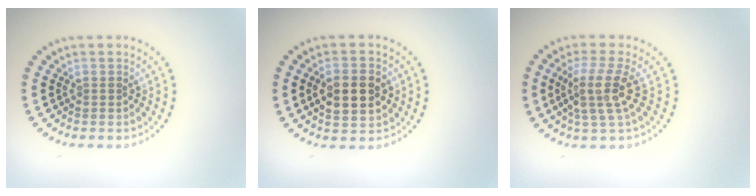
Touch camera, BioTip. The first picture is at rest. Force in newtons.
{"total": 4.6, "press": 4.6, "slide": 0.3}
{"total": 3.7, "press": 2.8, "slide": 2.4}